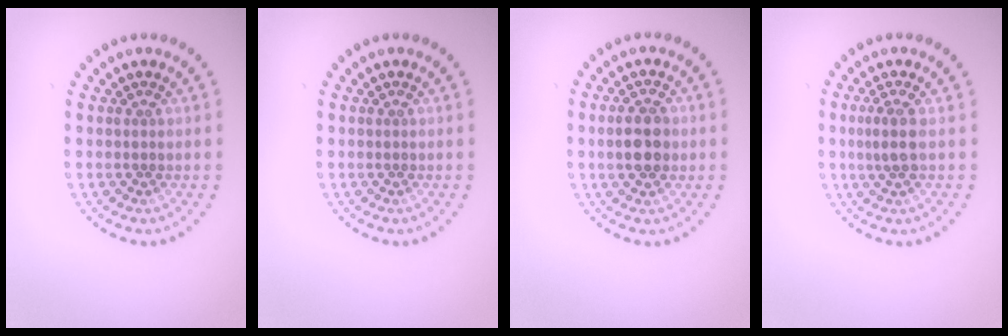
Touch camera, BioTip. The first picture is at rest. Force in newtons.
{"total": 0.0}
{"total": 3.3, "press": 3.3, "slide": 0.1}
{"total": 1.9, "press": 1.6, "slide": 1.0}